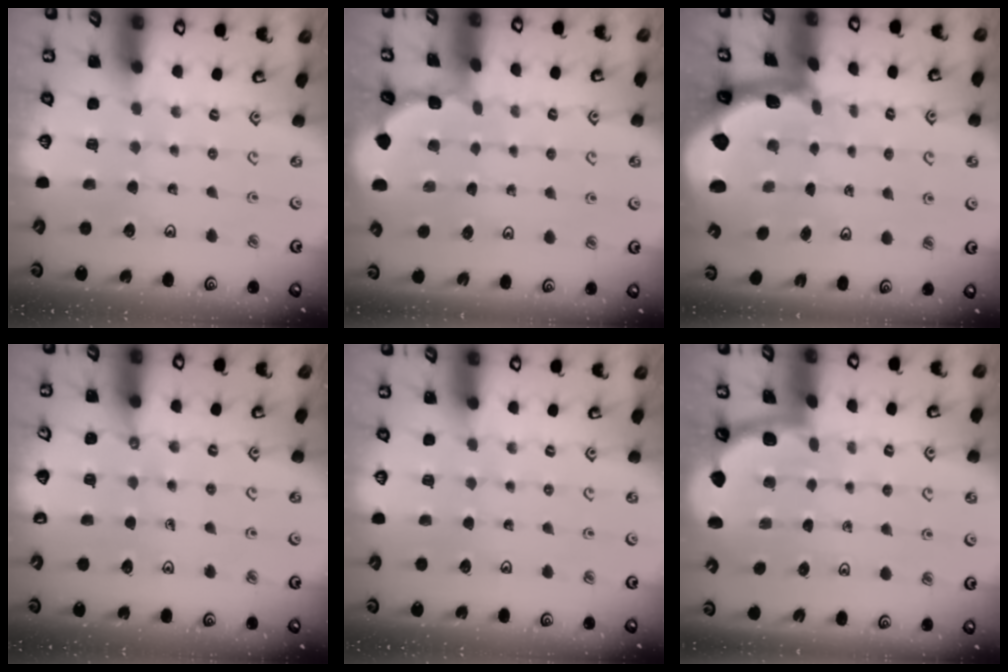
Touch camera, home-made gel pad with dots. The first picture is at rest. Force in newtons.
{"total": 2.3, "press": 2.3, "slide": 0.1}
{"total": 1.7, "press": 1.6, "slide": 0.4}
{"total": 2.7, "press": 2.7, "slide": 0.5}
{"total": 0.0}
{"total": 1.8, "press": 1.8, "slide": 0.0}